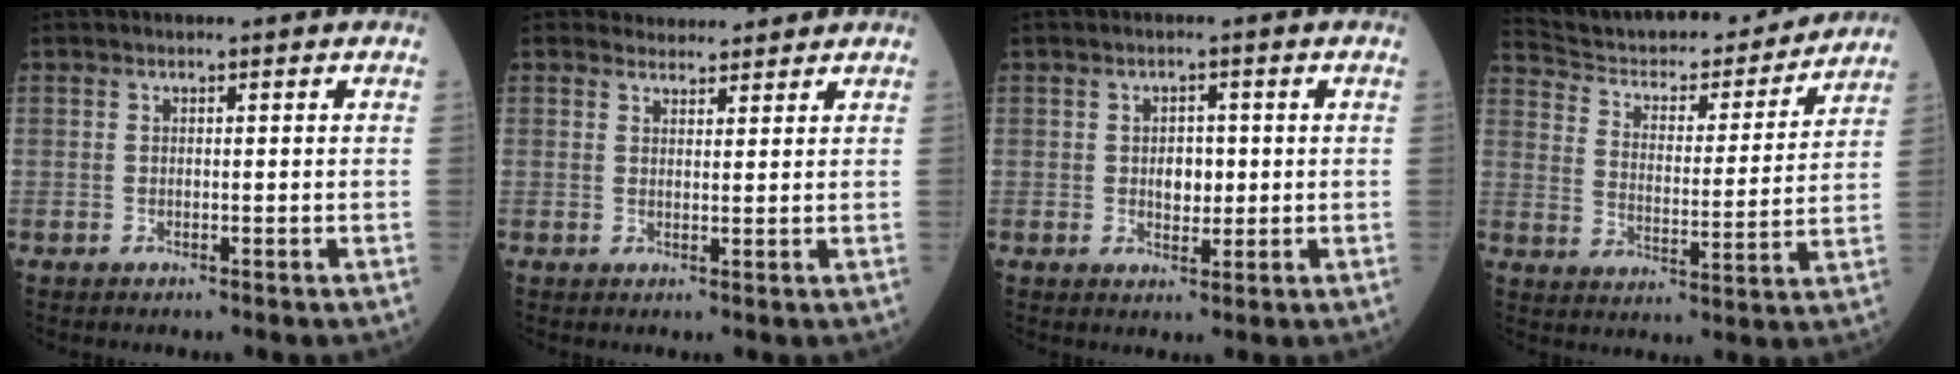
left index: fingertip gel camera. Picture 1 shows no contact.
{"total": 3.8, "force": [3.6, 1.2, -0.1], "torque": [0.003, 0.011, 0.050]}
{"total": 2.9, "force": [0.2, 1.8, 2.3], "torque": [-0.035, 0.001, 0.006]}
{"total": 20.0, "force": [18.8, 3.7, 5.7], "torque": [-0.092, -0.009, 0.270]}